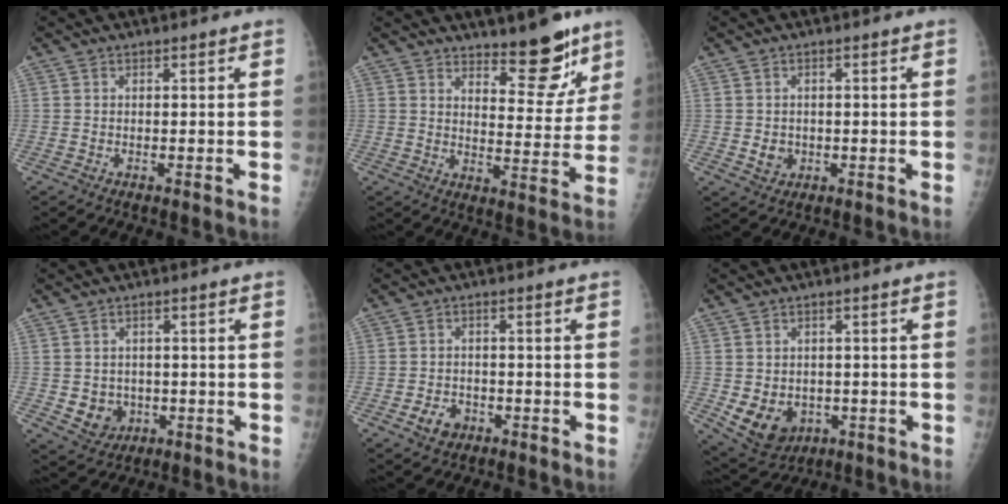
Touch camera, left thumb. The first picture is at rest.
{"total": 10.9, "force": [8.1, 3.9, 6.1], "torque": [-0.046, -0.064, 0.125]}
{"total": 2.9, "force": [-0.3, 2.6, 1.3], "torque": [-0.011, 0.000, 0.003]}
{"total": 5.5, "force": [-0.9, 4.9, 2.4], "torque": [-0.018, 0.003, -0.001]}
{"total": 4.0, "force": [-1.9, 3.0, 1.8], "torque": [-0.020, 0.012, -0.028]}
{"total": 9.0, "force": [-2.1, 7.3, 4.9], "torque": [-0.066, 0.006, -0.011]}